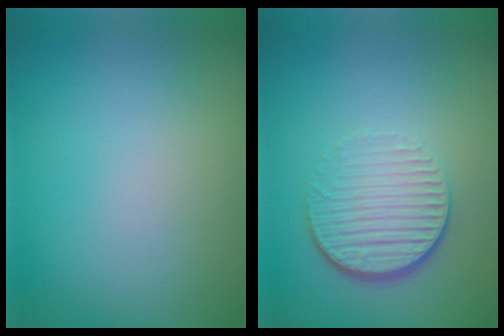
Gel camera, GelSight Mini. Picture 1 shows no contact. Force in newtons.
{"total": 4.3, "press": 2.9, "slide": 3.2}